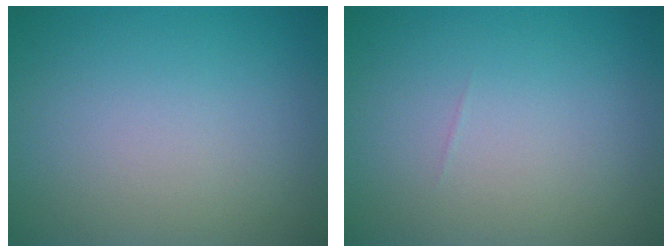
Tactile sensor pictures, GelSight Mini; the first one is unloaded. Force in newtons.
{"total": 0.0}